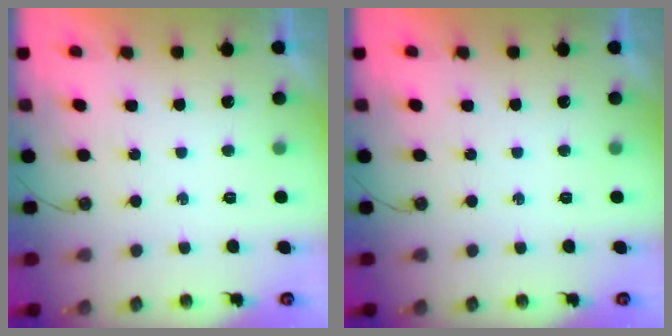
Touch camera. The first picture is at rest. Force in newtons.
{"total": 0.0}